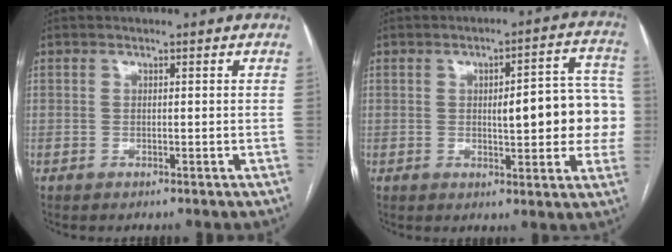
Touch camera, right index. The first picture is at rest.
{"total": 12.1, "force": [-0.2, 3.5, 11.6], "torque": [-0.132, 0.029, 0.000]}